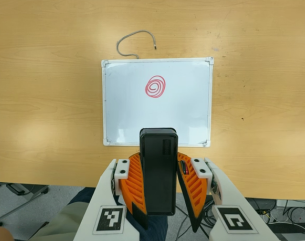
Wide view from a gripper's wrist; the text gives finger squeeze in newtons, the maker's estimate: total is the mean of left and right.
{"total": 8.8, "left": 7.6, "right": 9.9}